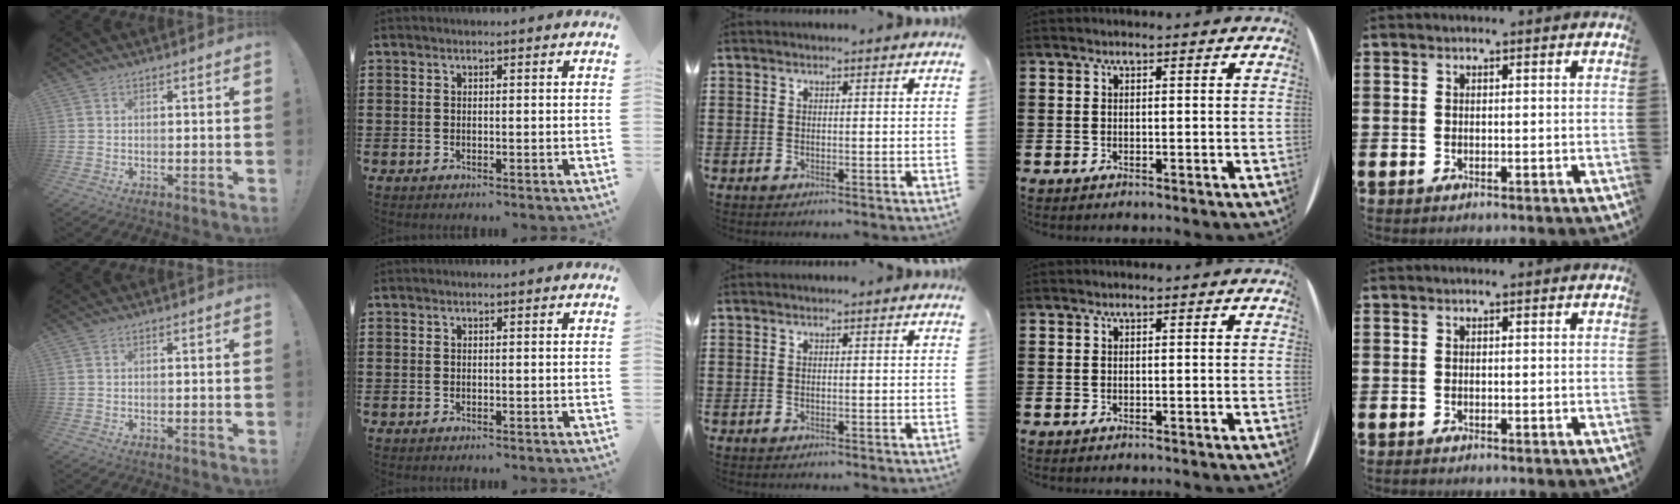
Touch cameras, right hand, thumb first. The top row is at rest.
{}